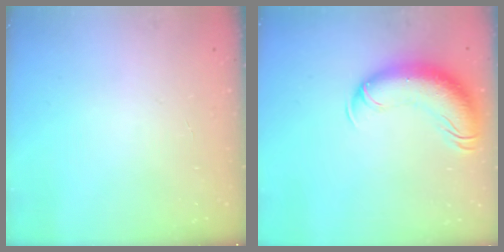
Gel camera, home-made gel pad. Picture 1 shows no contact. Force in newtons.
{"total": 13.8, "press": 13.4, "slide": 3.2}